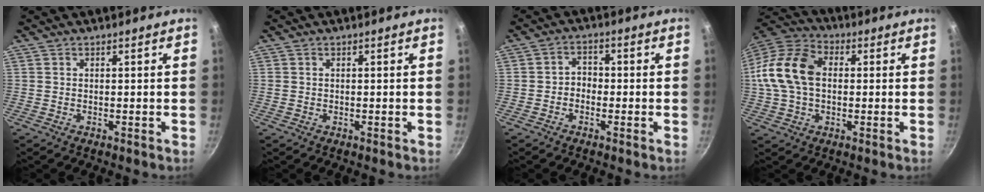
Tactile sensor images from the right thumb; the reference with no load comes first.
{"total": 0.6, "force": [0.0, 0.5, 0.2], "torque": [-0.003, 0.002, 0.001]}
{"total": 3.0, "force": [-1.1, 2.4, 1.5], "torque": [-0.007, 0.017, -0.024]}
{"total": 15.6, "force": [1.0, 10.8, 11.3], "torque": [-0.205, 0.033, 0.004]}